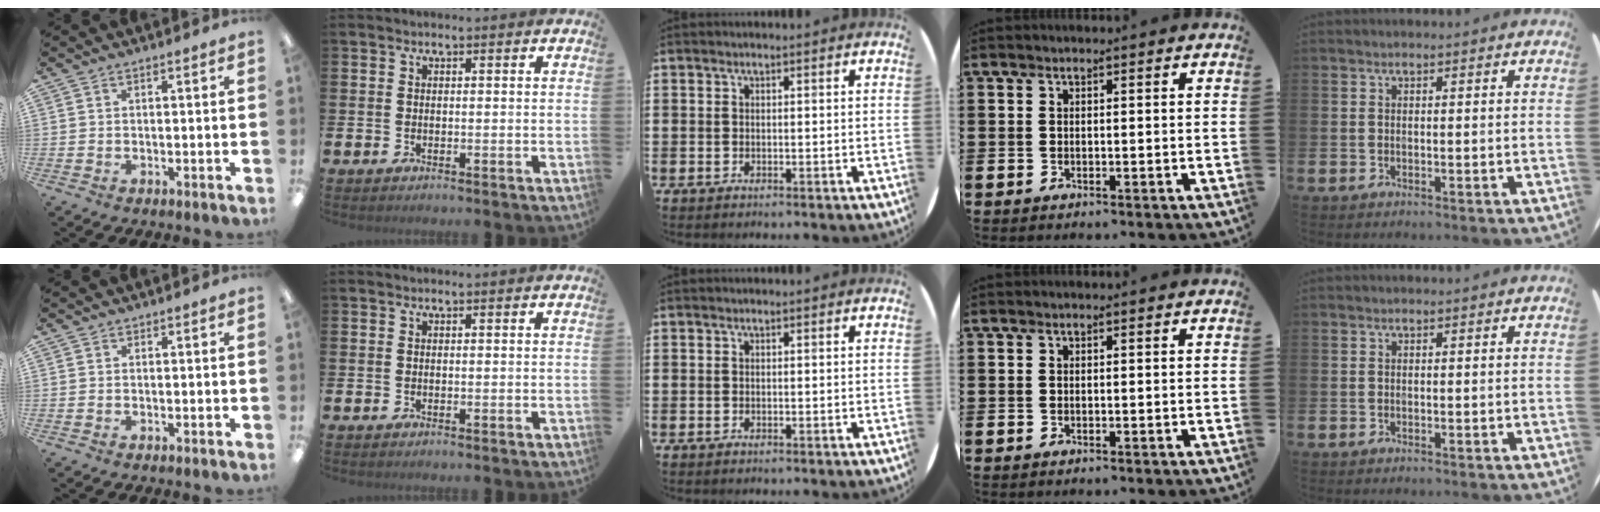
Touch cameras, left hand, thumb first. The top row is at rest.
{}